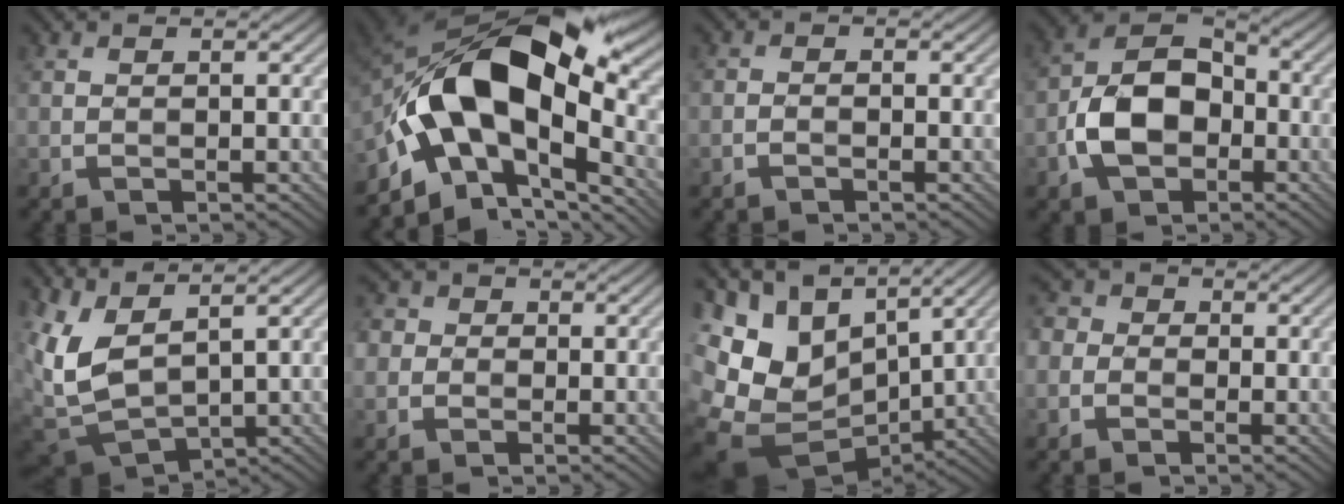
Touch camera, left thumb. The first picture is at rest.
{"total": 16.0, "force": [-3.1, 9.4, 12.7], "torque": [-0.195, 0.005, -0.068]}
{"total": 0.8, "force": [-0.6, 0.3, 0.4], "torque": [-0.005, 0.002, -0.014]}
{"total": 9.8, "force": [-2.9, 6.5, 6.7], "torque": [-0.135, 0.002, -0.065]}
{"total": 9.0, "force": [3.1, 4.3, 7.3], "torque": [-0.199, -0.010, 0.065]}
{"total": 3.7, "force": [0.0, 3.5, 1.1], "torque": [-0.018, 0.012, -0.037]}
{"total": 14.1, "force": [0.7, 9.9, 10.0], "torque": [-0.224, -0.014, 0.044]}
{"total": 3.7, "force": [-1.4, 3.1, 1.4], "torque": [-0.037, 0.004, -0.043]}